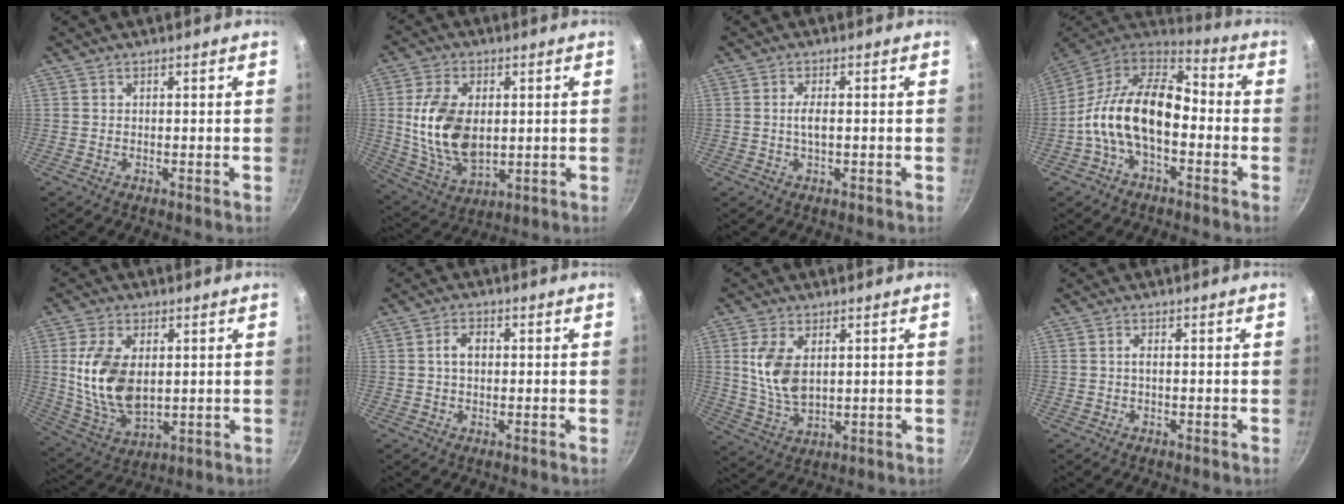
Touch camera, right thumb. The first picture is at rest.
{"total": 15.0, "force": [1.2, 9.1, 11.8], "torque": [-0.207, -0.014, 0.031]}
{"total": 2.9, "force": [-0.2, 1.0, 2.7], "torque": [-0.055, 0.002, -0.007]}
{"total": 18.0, "force": [-3.1, 10.6, 14.2], "torque": [-0.234, 0.049, -0.075]}
{"total": 14.3, "force": [1.7, 8.5, 11.3], "torque": [-0.203, -0.018, 0.040]}
{"total": 3.6, "force": [0.3, 2.4, 2.6], "torque": [-0.035, 0.011, 0.001]}
{"total": 9.5, "force": [2.0, 5.5, 7.5], "torque": [-0.146, -0.017, 0.046]}
{"total": 1.1, "force": [-0.2, 0.6, 1.0], "torque": [-0.021, 0.003, -0.004]}